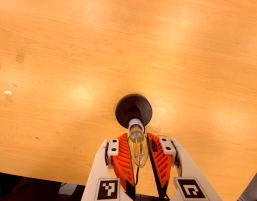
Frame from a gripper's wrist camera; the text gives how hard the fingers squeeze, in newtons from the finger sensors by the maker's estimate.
{"total": 13.2, "left": 14.5, "right": 12.0}